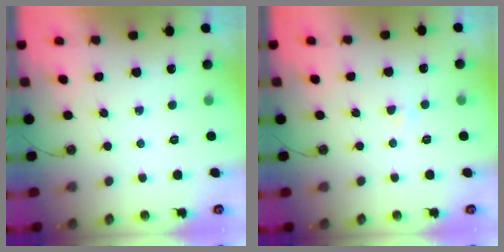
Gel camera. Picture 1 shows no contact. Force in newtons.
{"total": 2.3, "press": 2.3, "slide": 0.4}